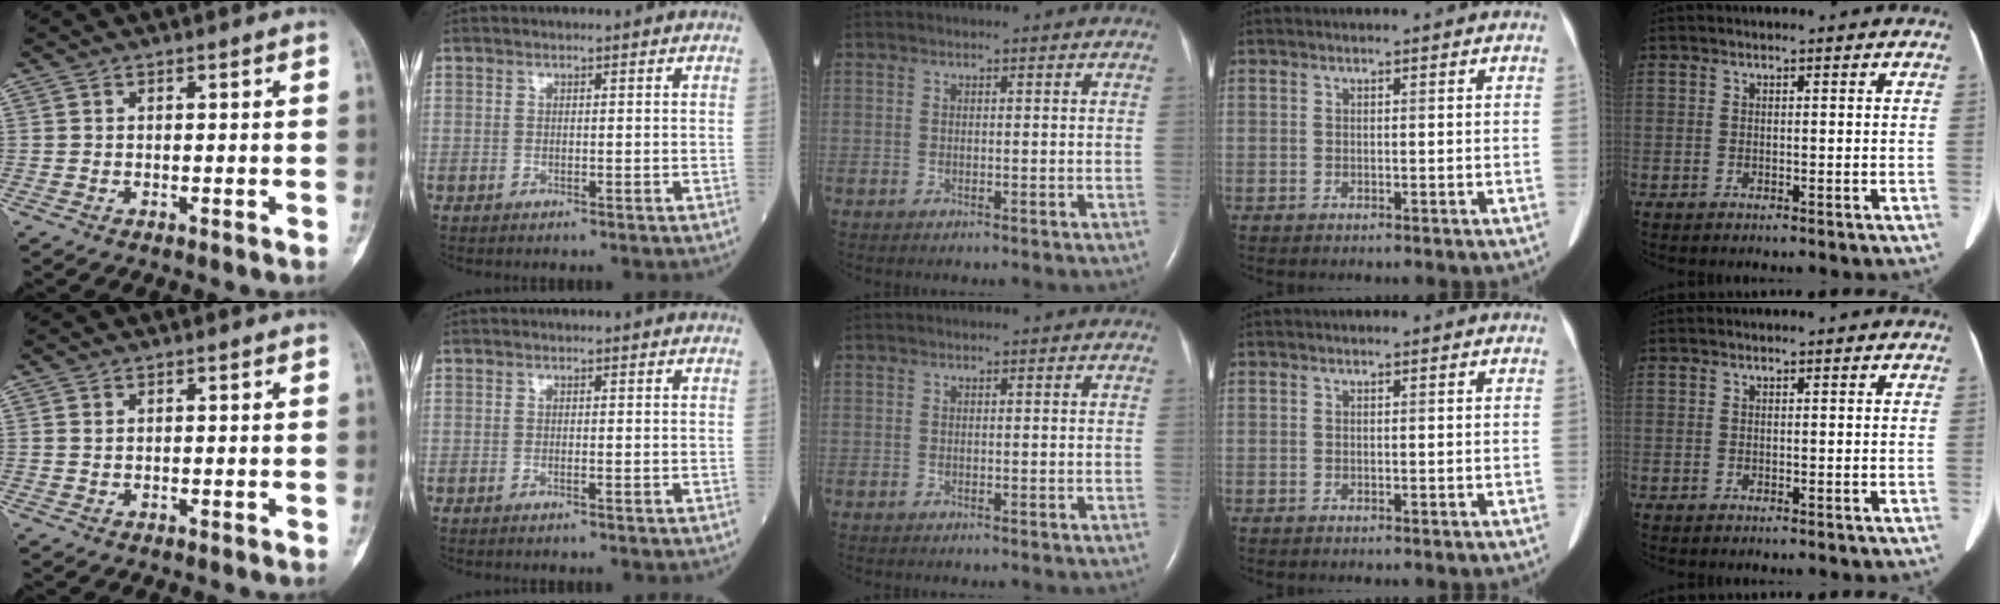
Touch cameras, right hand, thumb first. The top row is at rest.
{"thumb": {"total": 0.6, "force": [0.2, 0.3, 0.4], "torque": [-0.013, 0.004, 0.005]}, "index": {"total": 0.5, "force": [-0.3, 0.0, 0.5], "torque": [-0.011, 0.002, -0.004]}}